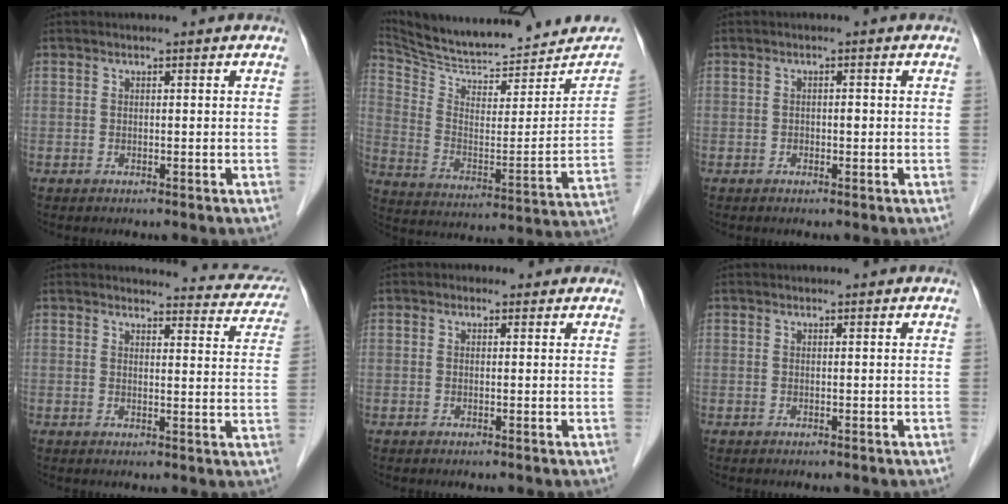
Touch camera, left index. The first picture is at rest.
{"total": 20.6, "force": [19.3, 3.7, 5.9], "torque": [-0.091, -0.039, 0.287]}
{"total": 0.8, "force": [-0.2, 0.4, 0.6], "torque": [-0.007, 0.002, -0.004]}
{"total": 11.5, "force": [11.1, 2.5, 1.0], "torque": [0.025, -0.044, 0.092]}
{"total": 1.0, "force": [0.4, 0.9, 0.2], "torque": [-0.002, 0.006, 0.000]}
{"total": 0.0}